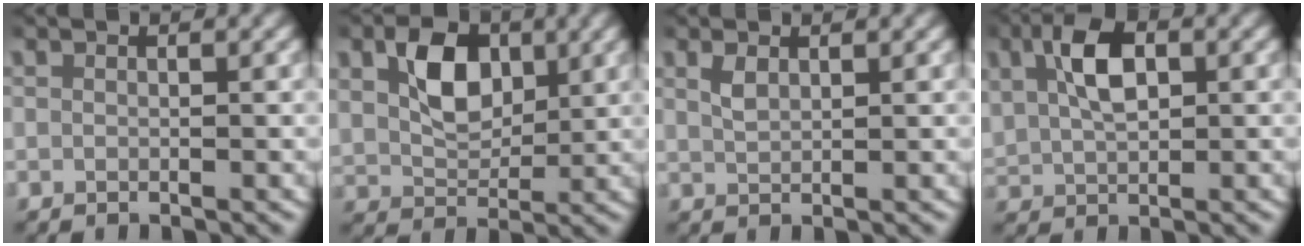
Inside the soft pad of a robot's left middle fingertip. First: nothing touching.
{"total": 5.5, "force": [1.8, 3.9, 3.5], "torque": [-0.067, -0.002, 0.034]}
{"total": 1.0, "force": [0.6, 0.4, 0.8], "torque": [-0.020, -0.002, 0.016]}
{"total": 5.1, "force": [1.6, 3.1, 3.8], "torque": [-0.075, 0.006, 0.031]}